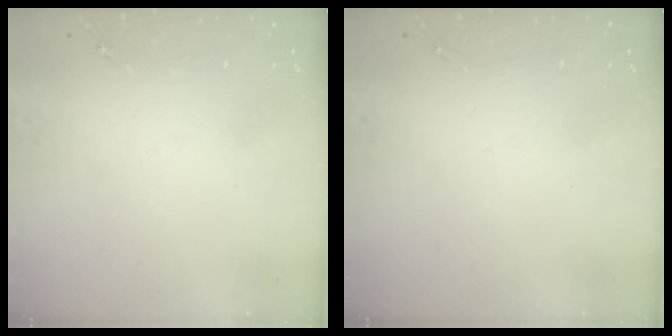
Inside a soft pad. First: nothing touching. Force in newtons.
{"total": 0.0}